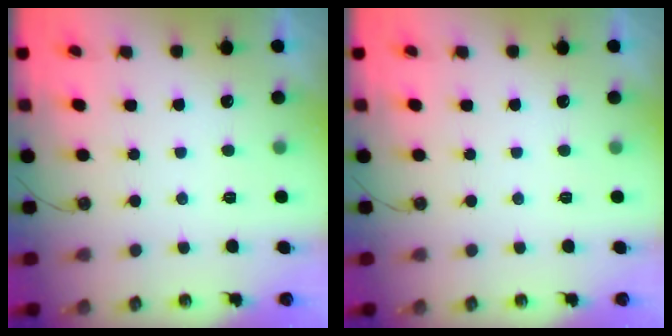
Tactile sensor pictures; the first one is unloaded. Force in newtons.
{"total": 0.0}